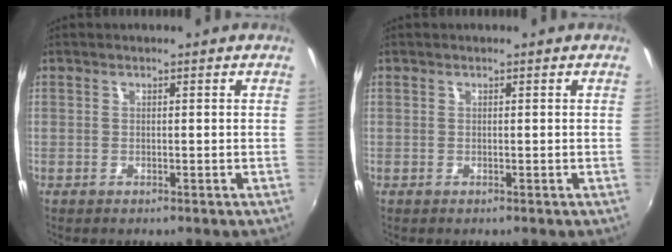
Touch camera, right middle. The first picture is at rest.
{"total": 0.0}